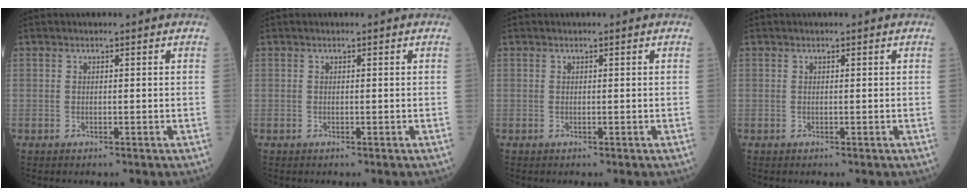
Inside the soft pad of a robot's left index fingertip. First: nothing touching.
{"total": 0.0}
{"total": 0.0}
{"total": 0.0}